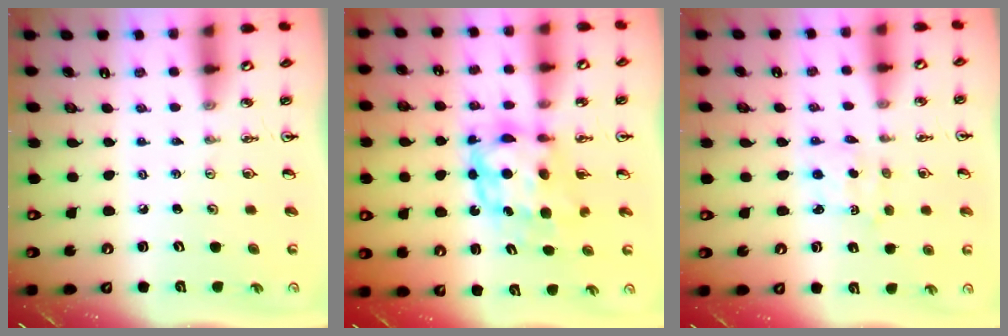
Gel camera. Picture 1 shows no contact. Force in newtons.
{"total": 7.8, "press": 7.7, "slide": 0.8}
{"total": 1.8, "press": 1.8, "slide": 0.4}